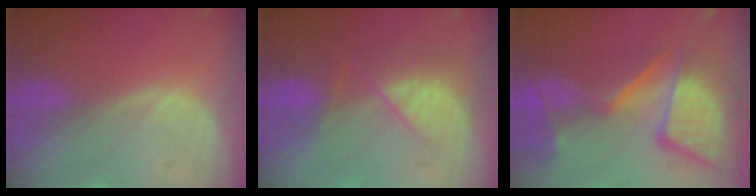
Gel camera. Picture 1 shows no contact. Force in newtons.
{"total": 7.6, "press": 6.7, "slide": 3.6}
{"total": 13.4, "press": 11.3, "slide": 7.3}